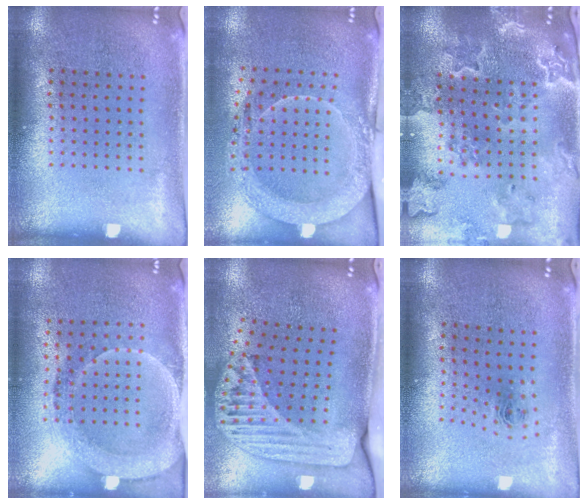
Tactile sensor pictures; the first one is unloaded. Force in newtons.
{"total": 2.0, "press": 2.0, "slide": 0.3}
{"total": 2.3, "press": 2.2, "slide": 0.5}
{"total": 1.8, "press": 1.6, "slide": 0.8}
{"total": 2.4, "press": 1.7, "slide": 1.7}
{"total": 0.9, "press": 0.3, "slide": 0.8}